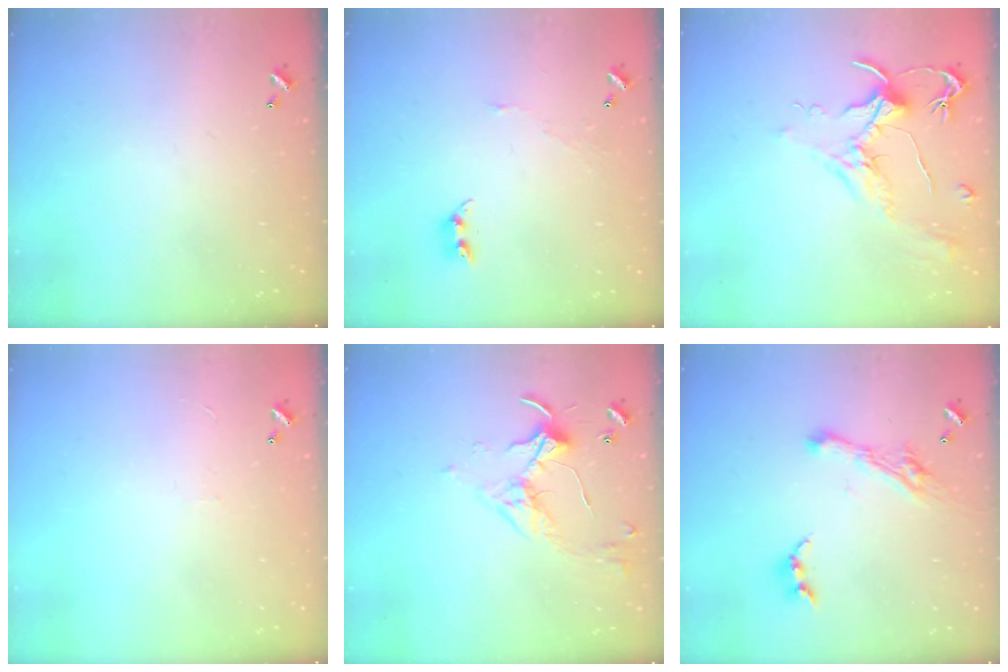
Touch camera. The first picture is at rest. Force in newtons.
{"total": 4.6, "press": 4.6, "slide": 0.5}
{"total": 2.0, "press": 1.8, "slide": 0.8}
{"total": 1.3, "press": 1.3, "slide": 0.4}
{"total": 3.4, "press": 3.3, "slide": 0.6}
{"total": 6.4, "press": 6.4, "slide": 0.8}